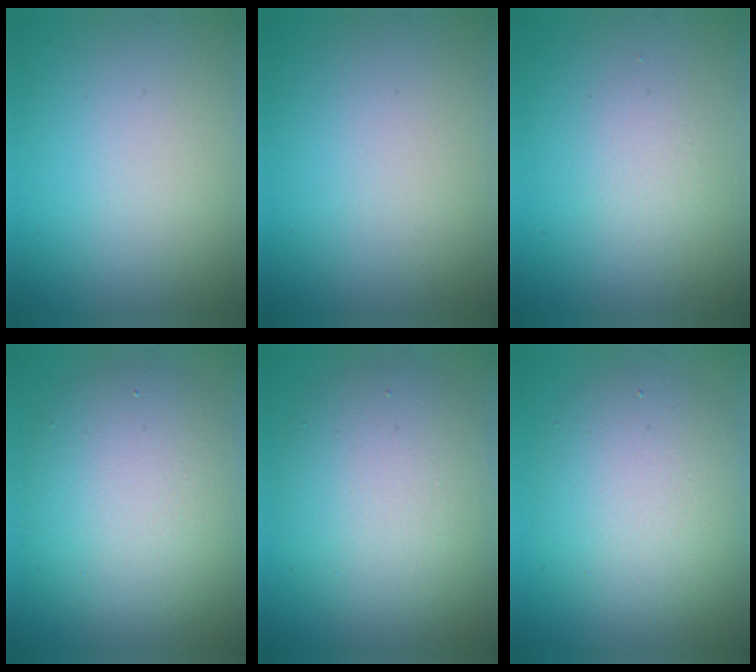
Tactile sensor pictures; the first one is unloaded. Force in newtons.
{"total": 0.0}
{"total": 1.4, "press": 1.4, "slide": 0.1}
{"total": 8.4, "press": 8.4, "slide": 0.6}
{"total": 7.5, "press": 7.5, "slide": 0.3}
{"total": 6.1, "press": 6.1, "slide": 0.3}